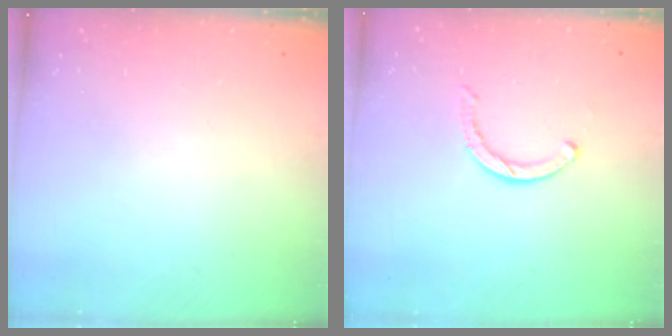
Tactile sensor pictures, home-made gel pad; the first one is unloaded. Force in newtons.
{"total": 3.5, "press": 3.5, "slide": 0.3}